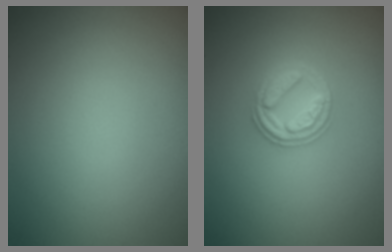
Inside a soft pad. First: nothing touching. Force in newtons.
{"total": 2.8, "press": 2.7, "slide": 0.8}